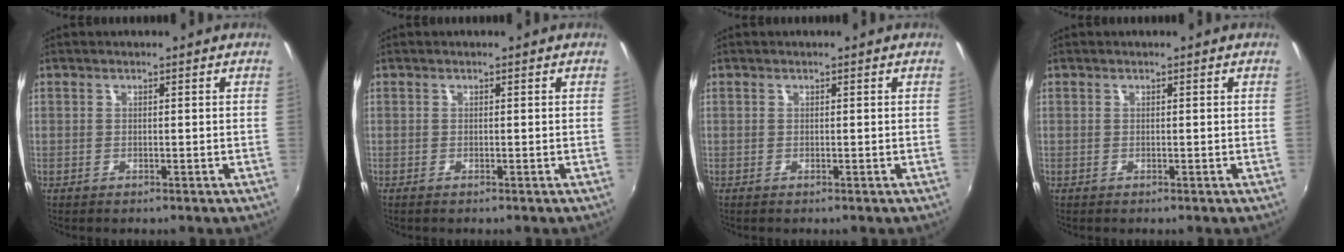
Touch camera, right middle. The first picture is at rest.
{"total": 0.0}
{"total": 0.0}
{"total": 0.0}